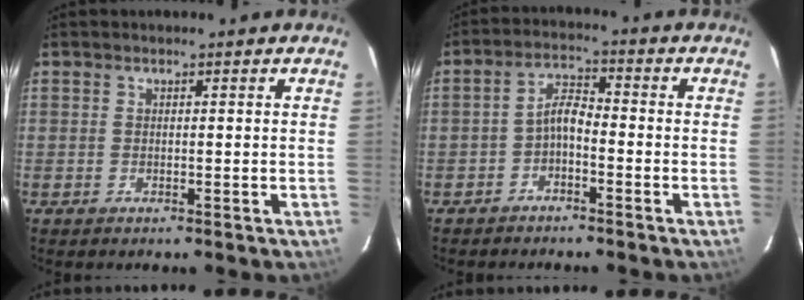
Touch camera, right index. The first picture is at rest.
{"total": 3.7, "force": [-2.2, 1.4, 2.6], "torque": [-0.057, 0.015, -0.042]}